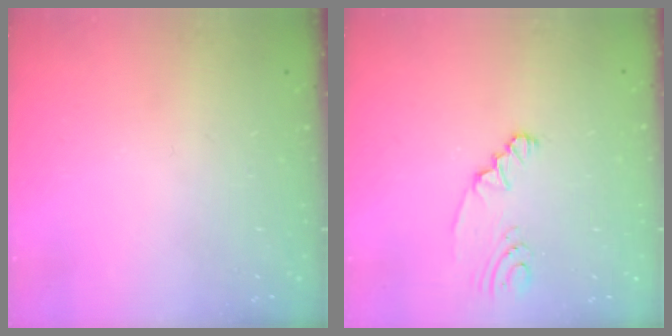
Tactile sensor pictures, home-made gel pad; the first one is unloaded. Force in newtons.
{"total": 2.6, "press": 2.1, "slide": 1.5}